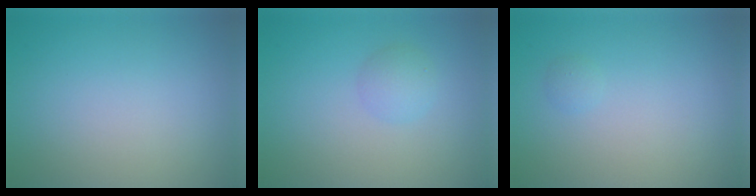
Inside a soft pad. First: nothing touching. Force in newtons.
{"total": 1.7, "press": 1.7, "slide": 0.1}
{"total": 0.6, "press": 0.6, "slide": 0.0}